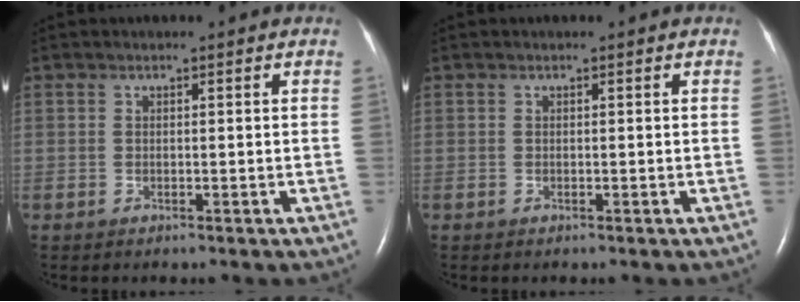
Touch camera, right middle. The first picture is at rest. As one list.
[{"total": 0.0}]